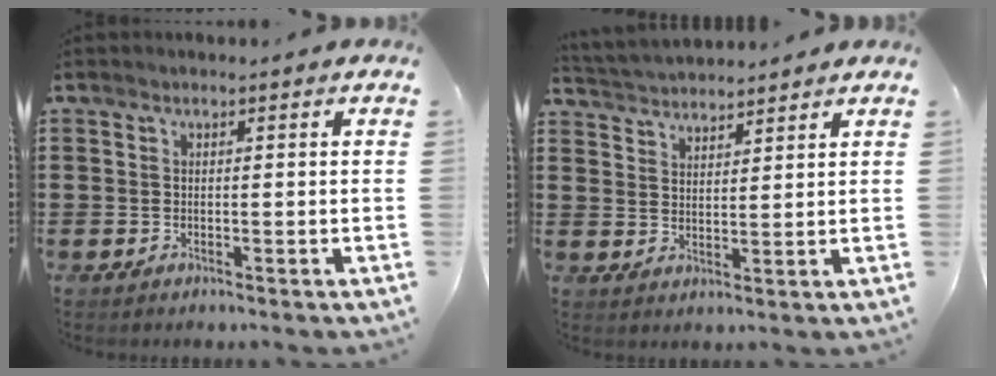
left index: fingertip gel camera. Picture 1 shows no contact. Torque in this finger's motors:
{"motor_torque": [2.14, 0.00, 0.19, 0.09]}